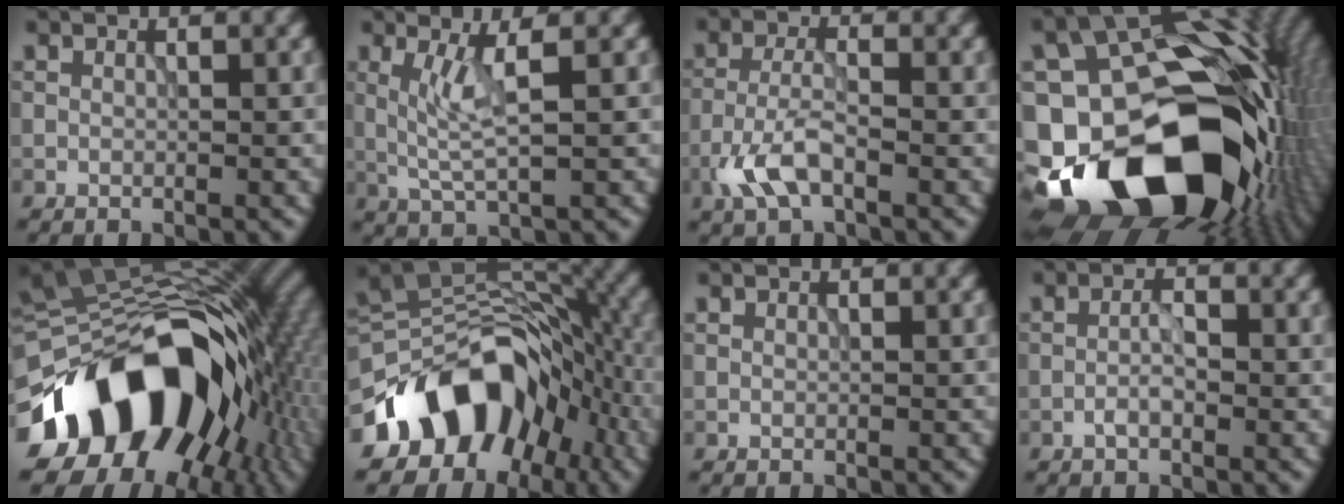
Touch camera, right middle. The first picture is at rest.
{"total": 3.2, "force": [0.5, 0.4, 3.1], "torque": [-0.073, -0.004, 0.016]}
{"total": 3.9, "force": [-2.1, 1.4, 2.9], "torque": [-0.069, 0.001, -0.049]}
{"total": 20.9, "force": [-7.0, 14.1, 13.8], "torque": [-0.247, -0.047, -0.097]}
{"total": 17.2, "force": [-5.4, 11.8, 11.3], "torque": [-0.172, -0.003, -0.093]}
{"total": 12.7, "force": [-6.6, 8.2, 7.1], "torque": [-0.106, 0.017, -0.131]}
{"total": 0.0}
{"total": 1.8, "force": [-0.9, 0.5, 1.4], "torque": [-0.027, 0.003, -0.022]}